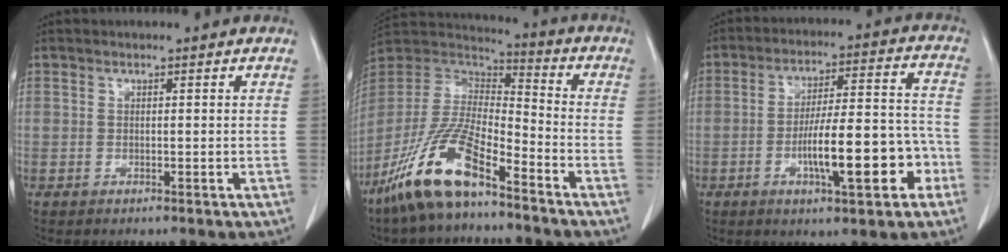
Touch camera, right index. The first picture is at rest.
{"total": 15.5, "force": [-10.3, 3.7, 11.0], "torque": [-0.228, -0.004, -0.196]}
{"total": 13.2, "force": [-4.8, 2.7, 12.0], "torque": [-0.190, 0.021, -0.071]}